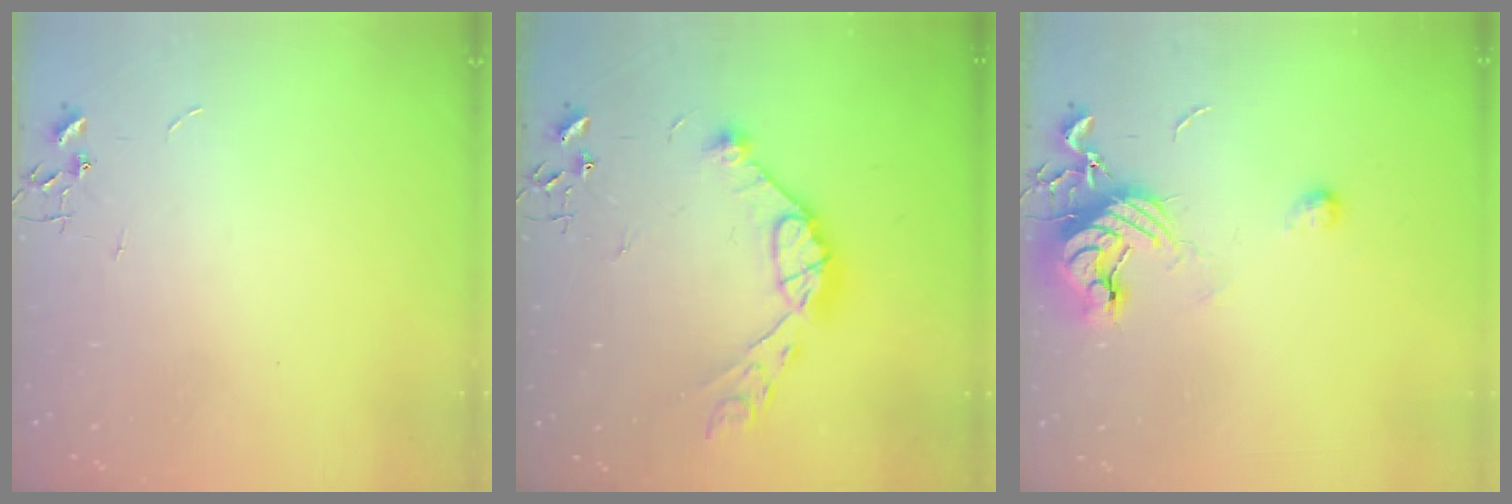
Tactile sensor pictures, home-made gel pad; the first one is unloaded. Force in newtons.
{"total": 12.9, "press": 12.9, "slide": 1.0}
{"total": 11.3, "press": 11.3, "slide": 0.9}